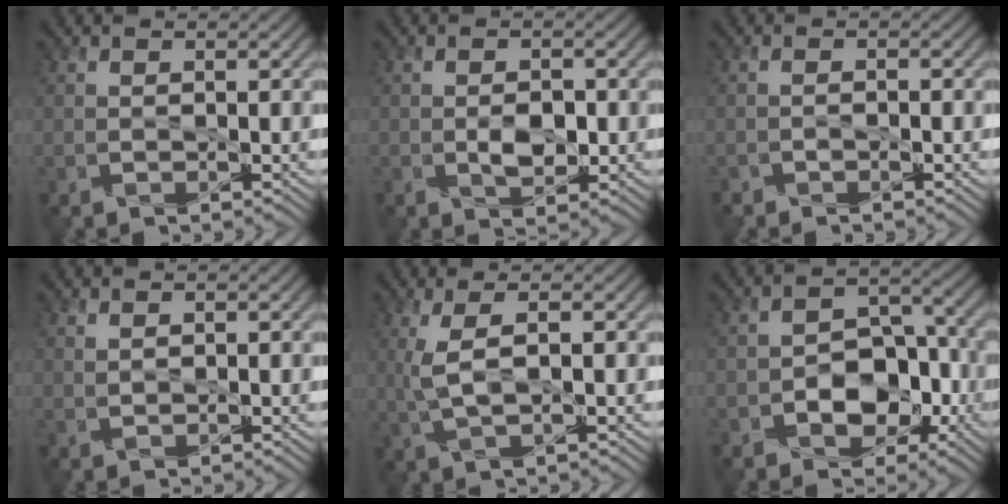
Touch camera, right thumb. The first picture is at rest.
{"total": 2.7, "force": [-0.6, 1.5, 2.2], "torque": [-0.032, -0.002, -0.006]}
{"total": 1.1, "force": [-1.0, 0.2, 0.1], "torque": [0.010, 0.009, -0.013]}
{"total": 0.9, "force": [0.6, 0.5, 0.4], "torque": [-0.020, 0.004, 0.013]}
{"total": 4.5, "force": [0.7, 1.2, 4.2], "torque": [-0.102, 0.006, 0.020]}
{"total": 8.2, "force": [-2.9, 5.6, 5.3], "torque": [-0.054, 0.001, -0.052]}